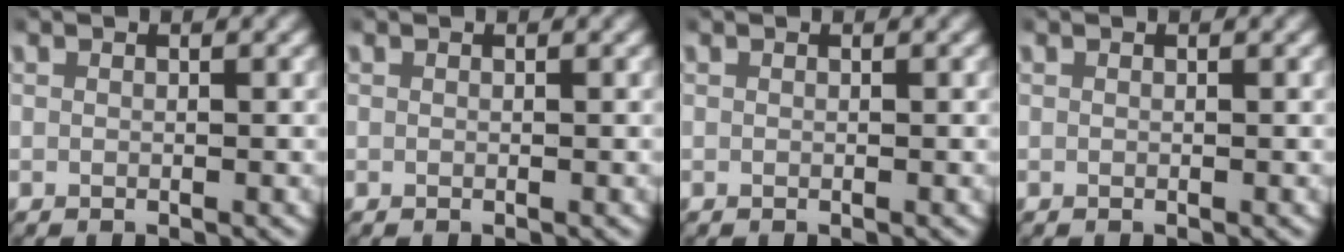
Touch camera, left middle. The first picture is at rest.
{"total": 0.0}
{"total": 0.0}
{"total": 0.0}